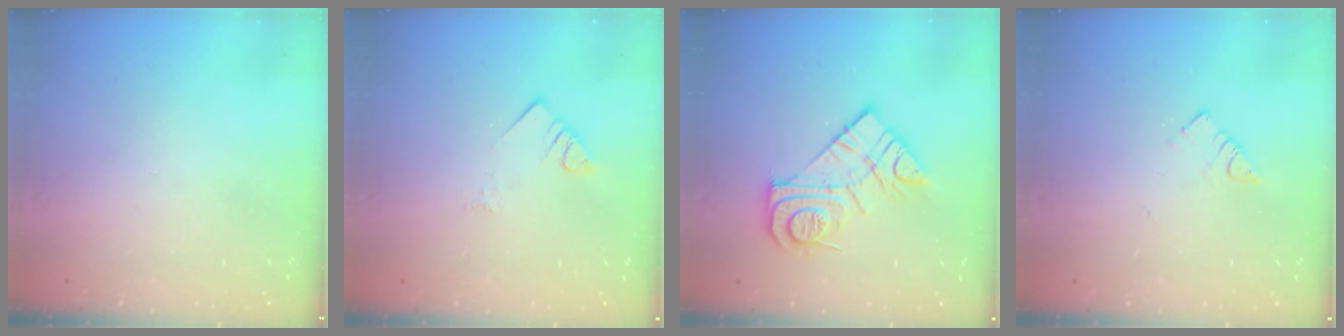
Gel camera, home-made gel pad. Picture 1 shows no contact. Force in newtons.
{"total": 3.6, "press": 3.6, "slide": 0.5}
{"total": 13.4, "press": 13.4, "slide": 1.1}
{"total": 3.9, "press": 3.9, "slide": 0.2}